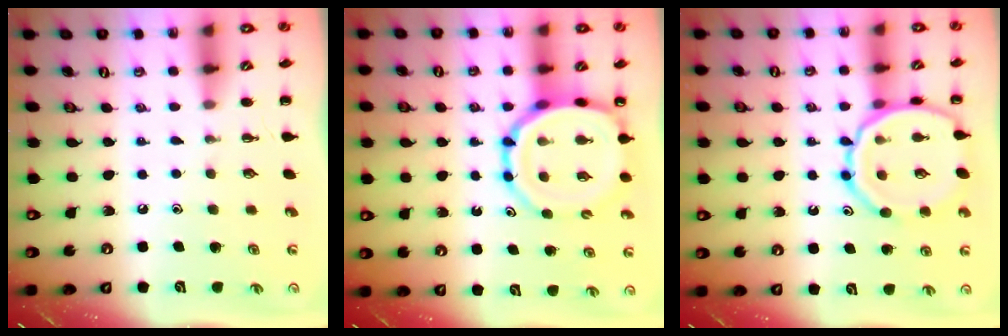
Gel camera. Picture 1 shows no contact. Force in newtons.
{"total": 12.9, "press": 12.5, "slide": 3.2}
{"total": 13.3, "press": 13.2, "slide": 1.2}